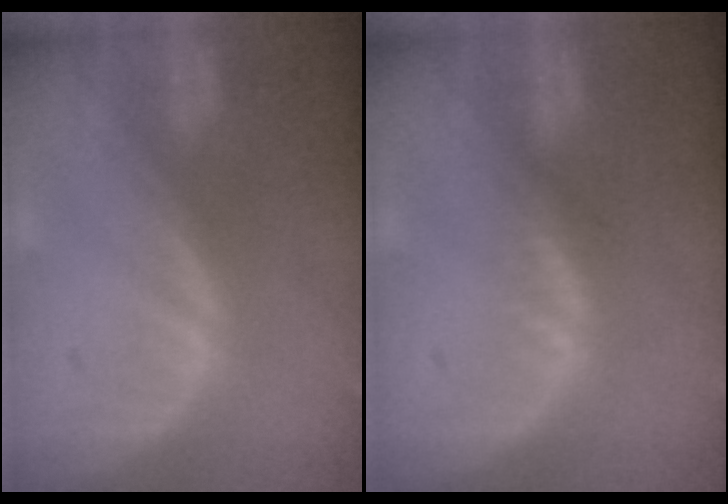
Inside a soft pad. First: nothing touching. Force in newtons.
{"total": 1.4, "press": 1.3, "slide": 0.2}